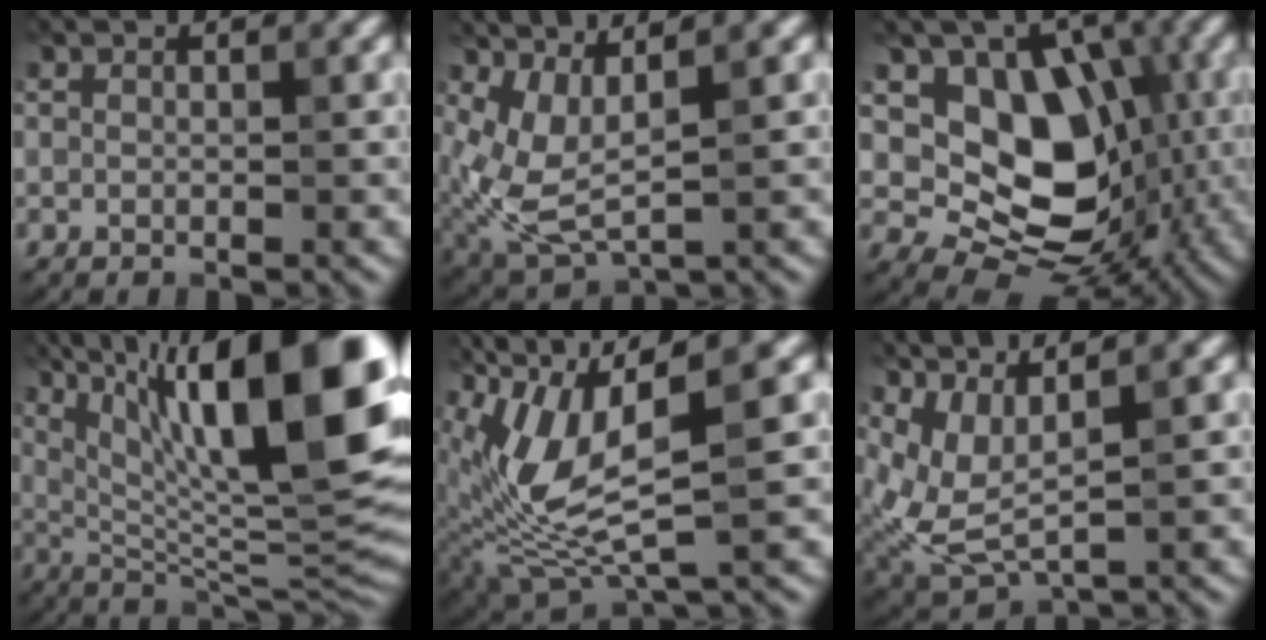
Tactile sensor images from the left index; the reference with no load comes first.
{"total": 4.3, "force": [0.4, 1.7, 4.0], "torque": [-0.108, -0.009, 0.013]}
{"total": 8.9, "force": [0.2, 7.0, 5.5], "torque": [-0.075, -0.017, 0.000]}
{"total": 15.9, "force": [6.5, 4.4, 13.9], "torque": [-0.210, 0.004, 0.117]}
{"total": 8.1, "force": [0.3, 3.1, 7.5], "torque": [-0.163, -0.010, -0.001]}
{"total": 3.9, "force": [1.6, 1.3, 3.4], "torque": [-0.096, -0.007, 0.041]}